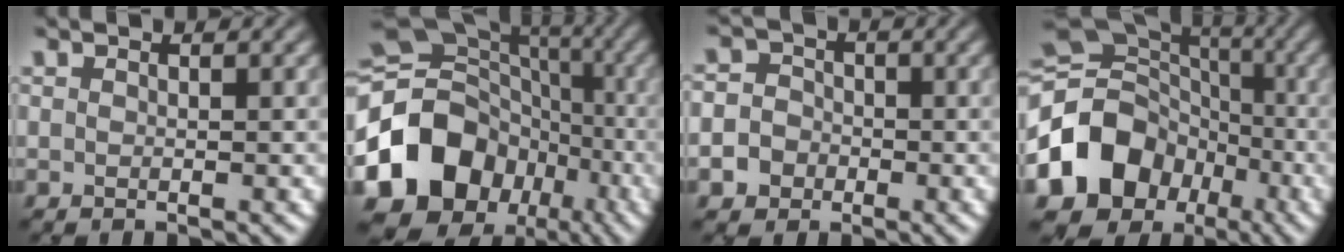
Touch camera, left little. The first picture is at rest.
{"total": 15.1, "force": [-5.3, 12.2, 7.1], "torque": [-0.166, -0.002, -0.097]}
{"total": 4.0, "force": [-1.5, 3.6, 1.2], "torque": [0.007, 0.001, -0.041]}
{"total": 13.3, "force": [-4.7, 10.9, 6.1], "torque": [-0.130, -0.010, -0.094]}